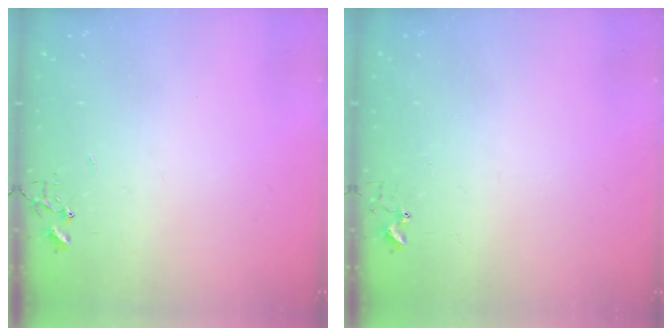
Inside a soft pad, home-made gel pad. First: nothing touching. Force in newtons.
{"total": 3.8, "press": 3.8, "slide": 0.3}